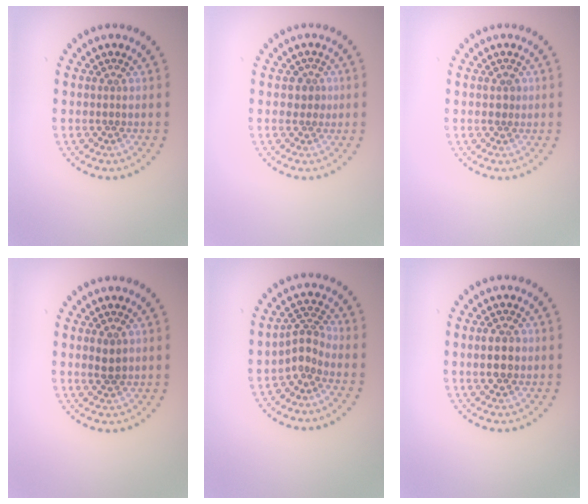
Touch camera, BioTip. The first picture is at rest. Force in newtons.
{"total": 1.6, "press": 1.3, "slide": 0.9}
{"total": 1.0, "press": 0.9, "slide": 0.4}
{"total": 1.6, "press": 1.6, "slide": 0.2}
{"total": 2.3, "press": 1.6, "slide": 1.7}
{"total": 2.9, "press": 2.9, "slide": 0.2}